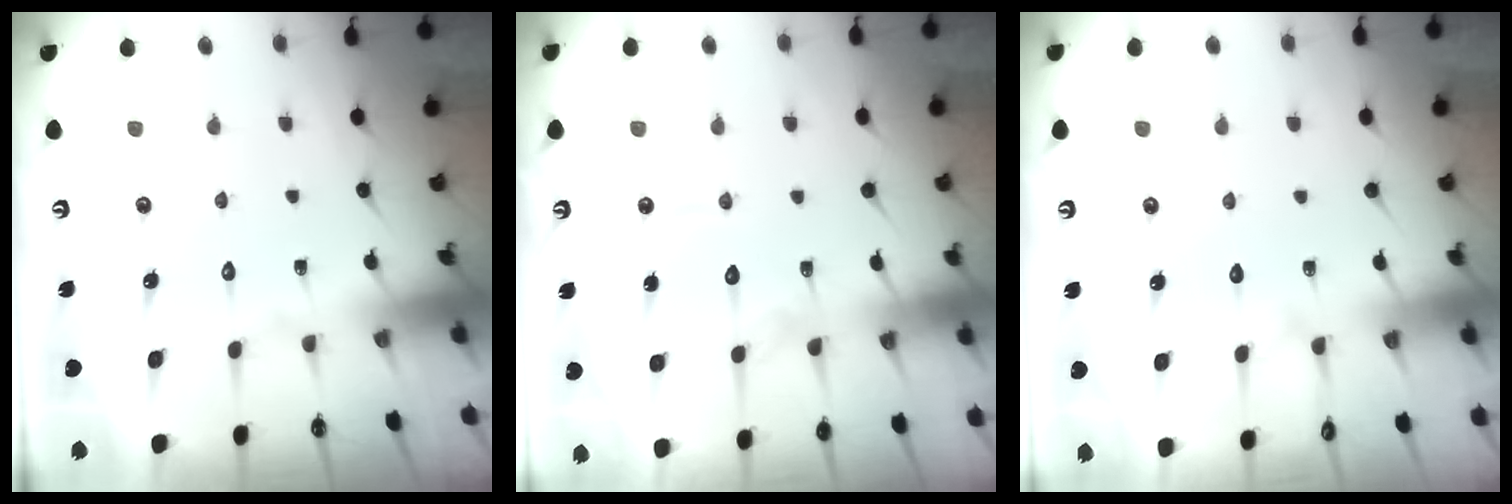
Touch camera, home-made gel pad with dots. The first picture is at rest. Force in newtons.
{"total": 9.6, "press": 9.6, "slide": 0.9}
{"total": 5.0, "press": 4.9, "slide": 0.5}